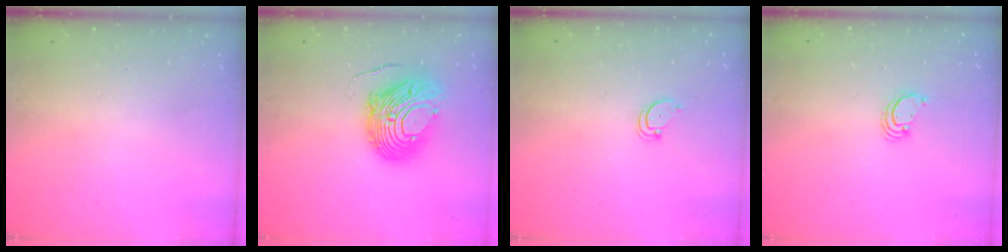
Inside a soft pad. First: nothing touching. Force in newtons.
{"total": 13.5, "press": 13.4, "slide": 1.4}
{"total": 2.4, "press": 2.4, "slide": 0.2}
{"total": 2.7, "press": 2.7, "slide": 0.2}